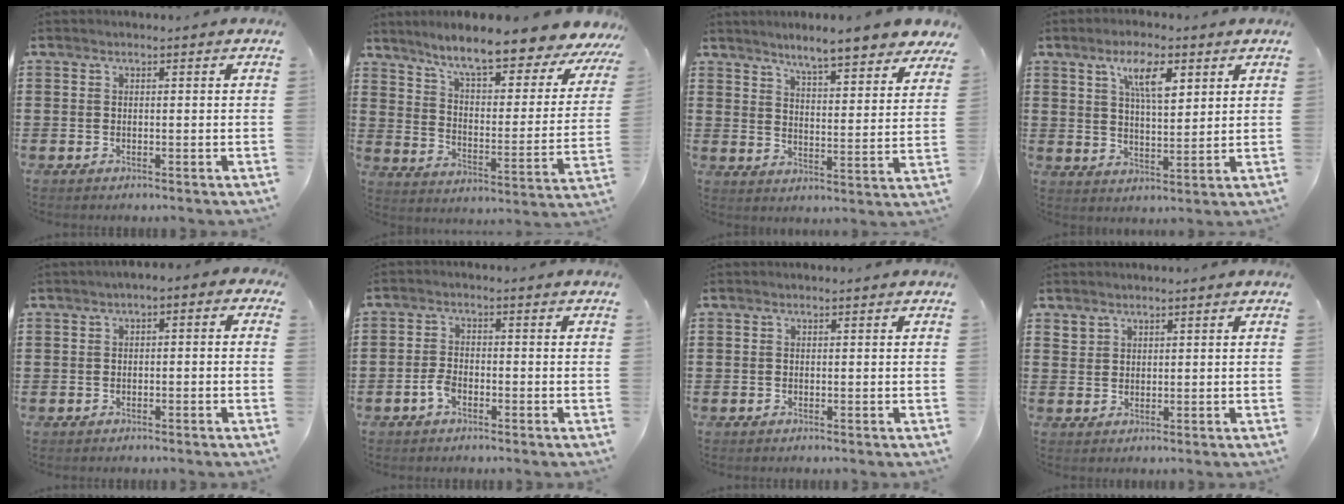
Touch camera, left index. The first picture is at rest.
{"total": 9.5, "force": [8.1, 0.2, 4.9], "torque": [-0.110, -0.055, 0.130]}
{"total": 6.2, "force": [5.8, -0.2, 2.1], "torque": [-0.056, -0.034, 0.098]}
{"total": 7.7, "force": [4.2, 2.7, 5.8], "torque": [-0.102, 0.000, 0.068]}
{"total": 2.0, "force": [-1.7, 0.6, 0.8], "torque": [-0.026, 0.003, -0.041]}
{"total": 2.8, "force": [-1.4, 1.4, 2.0], "torque": [-0.051, -0.001, -0.031]}
{"total": 0.0}
{"total": 1.7, "force": [1.5, 0.8, -0.1], "torque": [-0.002, 0.000, 0.031]}